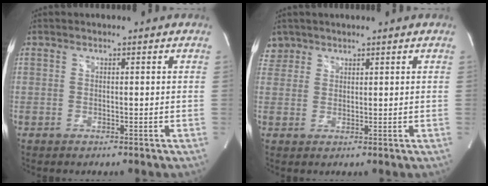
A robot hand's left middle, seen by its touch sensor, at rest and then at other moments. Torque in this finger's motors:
{"motor_torque": [0.21, -0.19, 0.01, -0.02]}